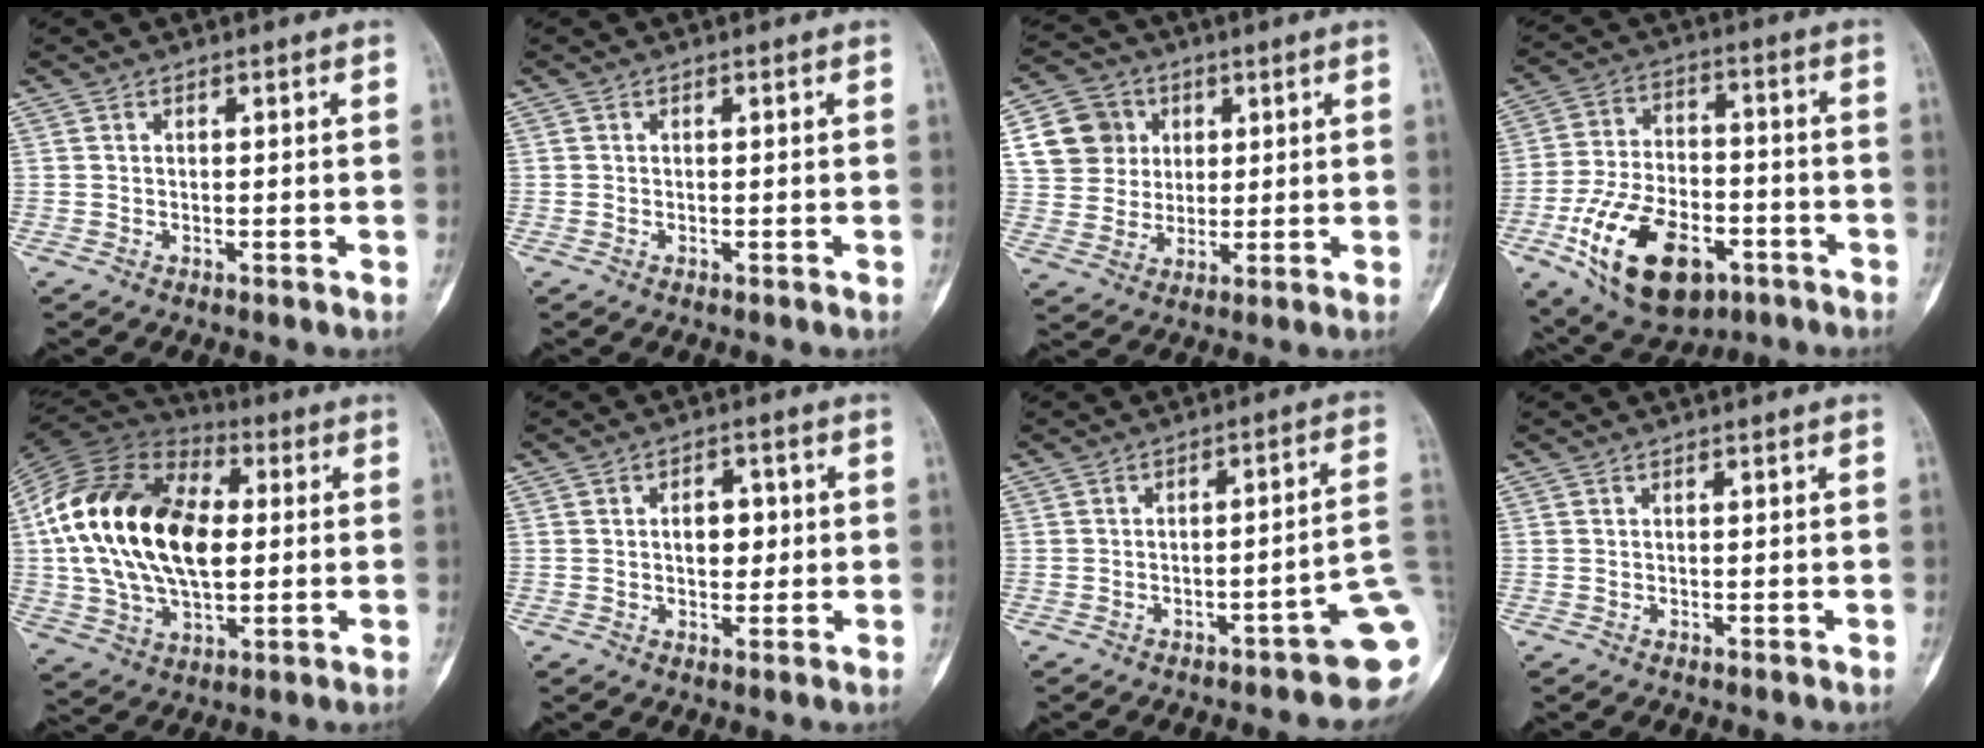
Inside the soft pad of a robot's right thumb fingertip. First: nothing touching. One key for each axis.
{"total": 0.0}
{"total": 10.8, "fx": 3.2, "fy": 9.8, "fz": 3.3, "tx": -0.033, "ty": 0.002, "tz": 0.057}
{"total": 19.7, "fx": -8.2, "fy": 11.3, "fz": 13.8, "tx": -0.223, "ty": 0.031, "tz": -0.127}
{"total": 25.7, "fx": 2.4, "fy": 15.2, "fz": 20.6, "tx": -0.383, "ty": 0.005, "tz": 0.037}
{"total": 4.7, "fx": 0.3, "fy": 3.0, "fz": 3.6, "tx": -0.030, "ty": 0.006, "tz": 0.002}
{"total": 9.9, "fx": -4.4, "fy": 2.2, "fz": 8.6, "tx": -0.090, "ty": 0.046, "tz": -0.056}
{"total": 0.0}